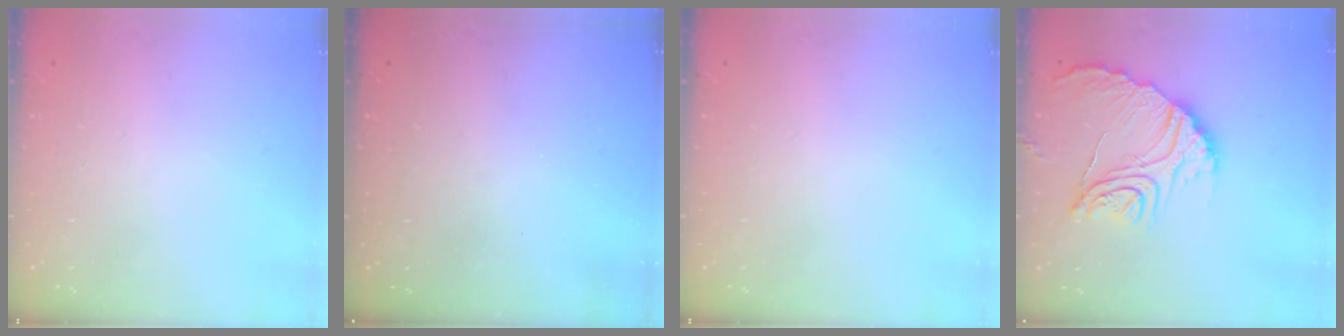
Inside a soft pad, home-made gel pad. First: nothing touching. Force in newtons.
{"total": 3.2, "press": 3.2, "slide": 0.1}
{"total": 0.0}
{"total": 17.5, "press": 17.5, "slide": 1.1}